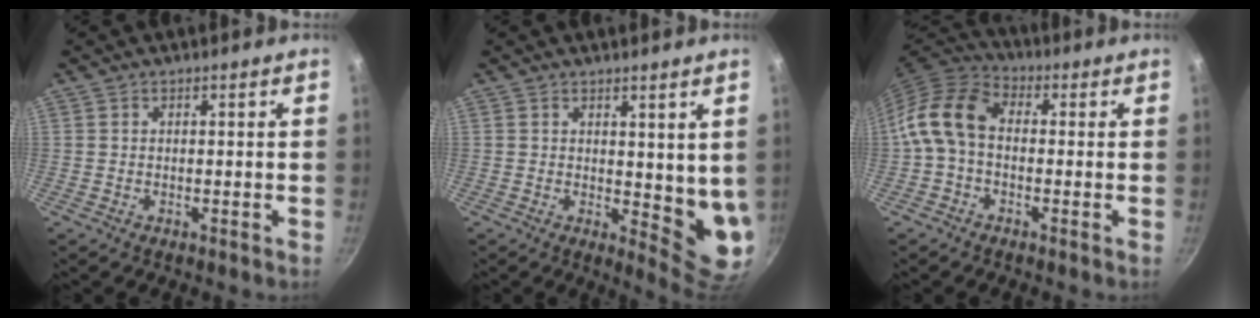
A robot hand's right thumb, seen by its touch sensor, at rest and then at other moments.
{"total": 7.4, "force": [2.1, 3.3, 6.3], "torque": [-0.069, -0.030, 0.035]}
{"total": 10.0, "force": [-0.7, 6.8, 7.2], "torque": [-0.134, 0.036, -0.034]}